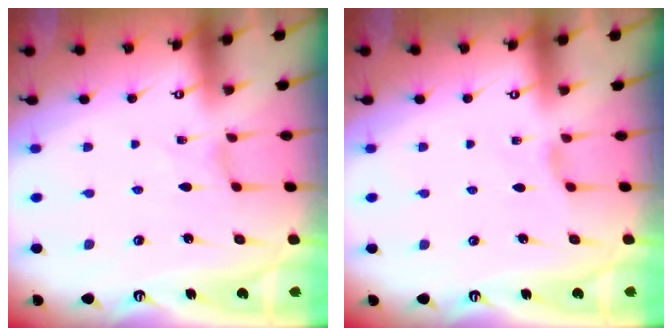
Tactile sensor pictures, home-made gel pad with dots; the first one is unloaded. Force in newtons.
{"total": 2.3, "press": 2.2, "slide": 0.5}